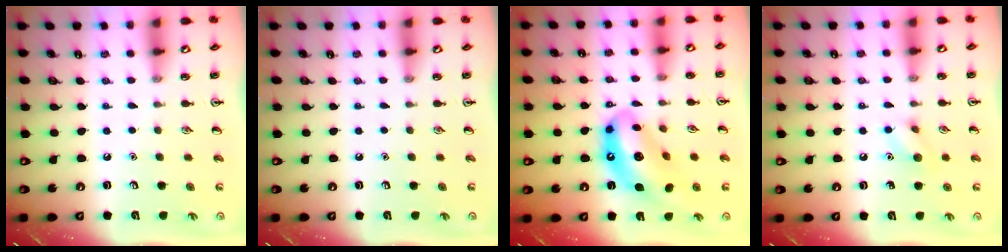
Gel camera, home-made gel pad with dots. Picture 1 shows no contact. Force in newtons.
{"total": 0.0}
{"total": 14.9, "press": 14.1, "slide": 4.7}
{"total": 7.0, "press": 7.0, "slide": 0.8}